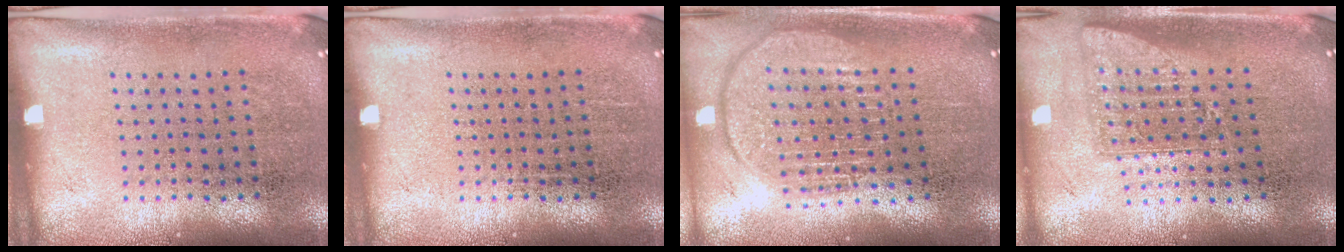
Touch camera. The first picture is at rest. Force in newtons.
{"total": 0.0}
{"total": 1.9, "press": 1.6, "slide": 1.0}
{"total": 1.6, "press": 1.1, "slide": 1.0}